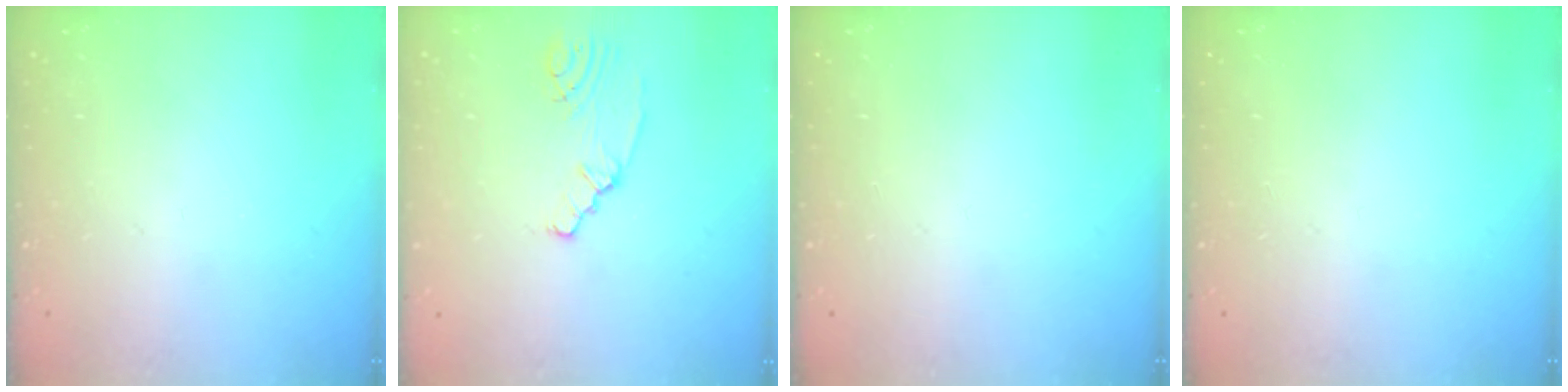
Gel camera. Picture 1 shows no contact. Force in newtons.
{"total": 2.2, "press": 2.2, "slide": 0.4}
{"total": 0.0}
{"total": 0.0}